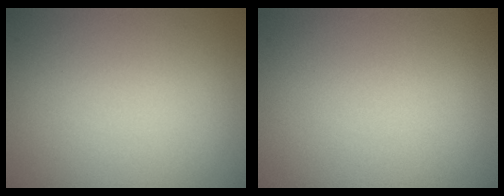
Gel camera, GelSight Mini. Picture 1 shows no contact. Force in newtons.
{"total": 0.0}